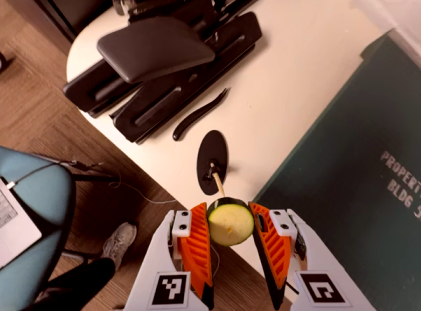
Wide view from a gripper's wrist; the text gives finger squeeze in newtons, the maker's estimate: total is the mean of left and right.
{"total": 9.5, "left": 9.1, "right": 10.0}